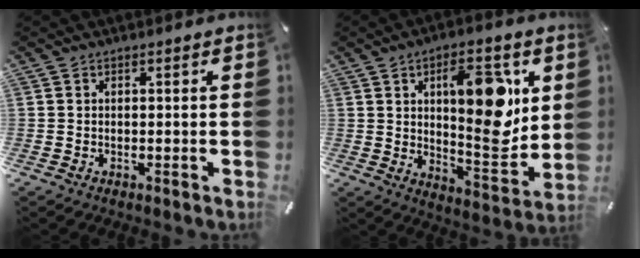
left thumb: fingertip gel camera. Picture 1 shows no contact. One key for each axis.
{"total": 16.3, "fx": 5.7, "fy": 6.8, "fz": 13.6, "tx": -0.178, "ty": -0.029, "tz": 0.088}